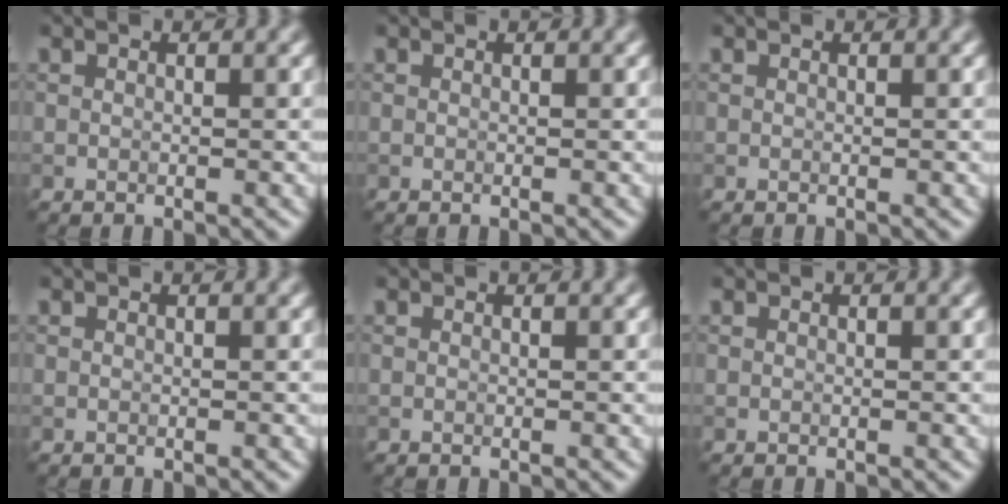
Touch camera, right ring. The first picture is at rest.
{"total": 0.0}
{"total": 0.0}
{"total": 0.0}
{"total": 0.0}
{"total": 0.0}